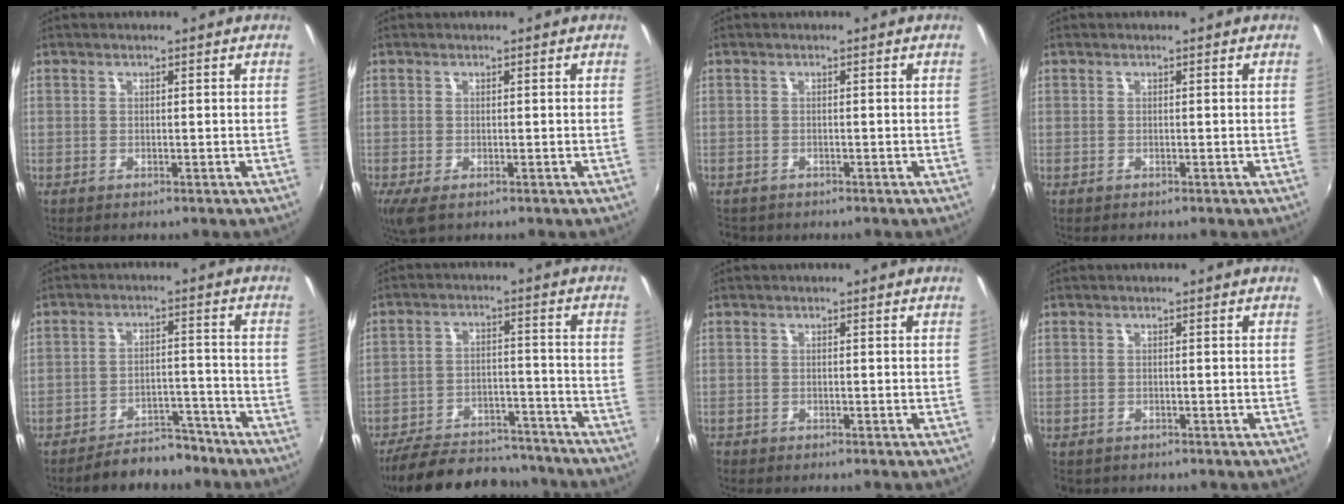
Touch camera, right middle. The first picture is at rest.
{"total": 3.0, "force": [-1.4, 1.0, 2.5], "torque": [-0.046, -0.014, -0.019]}
{"total": 2.1, "force": [-1.7, 1.2, 0.5], "torque": [-0.014, -0.009, -0.026]}
{"total": 0.0}
{"total": 8.8, "force": [-7.7, 3.3, 2.6], "torque": [-0.062, 0.016, -0.100]}
{"total": 21.6, "force": [-18.6, 7.1, 8.3], "torque": [-0.174, 0.005, -0.254]}
{"total": 0.8, "force": [-0.7, 0.4, 0.0], "torque": [-0.004, -0.002, -0.015]}
{"total": 1.6, "force": [-1.0, 1.1, 0.5], "torque": [-0.014, -0.006, -0.014]}